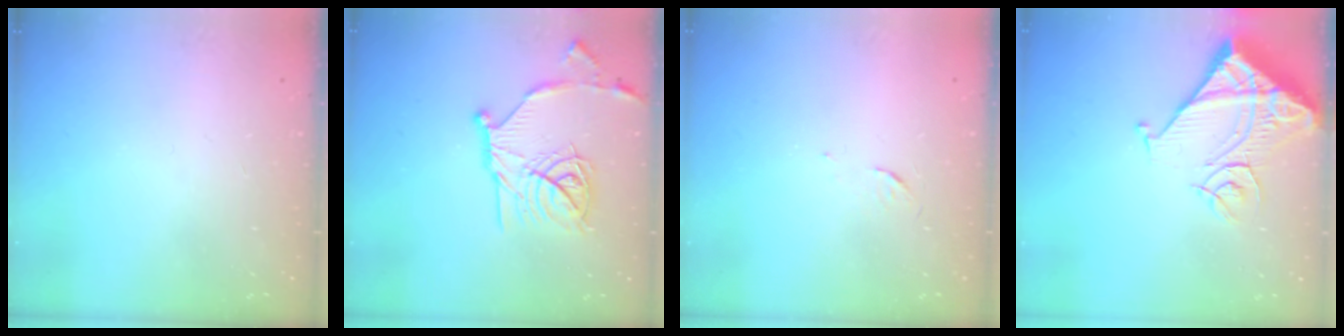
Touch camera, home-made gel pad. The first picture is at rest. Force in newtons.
{"total": 19.6, "press": 19.5, "slide": 1.7}
{"total": 3.3, "press": 3.3, "slide": 0.5}
{"total": 13.6, "press": 13.6, "slide": 1.6}